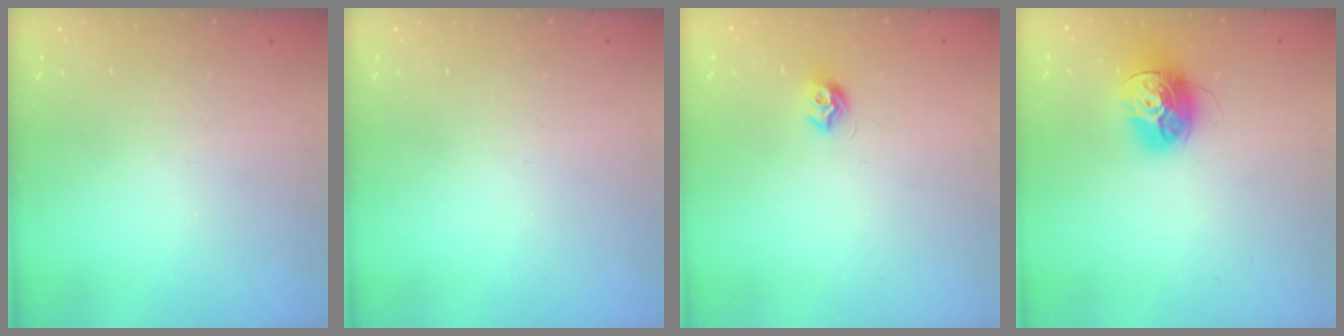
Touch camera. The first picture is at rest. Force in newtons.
{"total": 0.0}
{"total": 7.6, "press": 7.6, "slide": 0.8}
{"total": 13.7, "press": 13.7, "slide": 1.0}